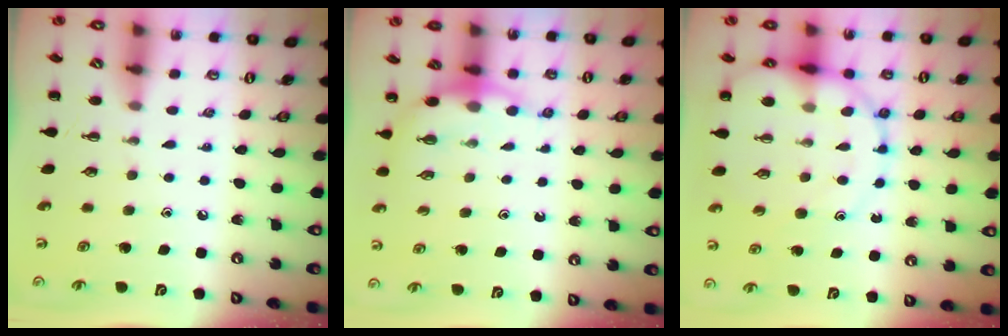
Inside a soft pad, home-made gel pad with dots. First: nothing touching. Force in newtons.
{"total": 5.4, "press": 5.4, "slide": 0.6}
{"total": 13.6, "press": 13.3, "slide": 2.6}